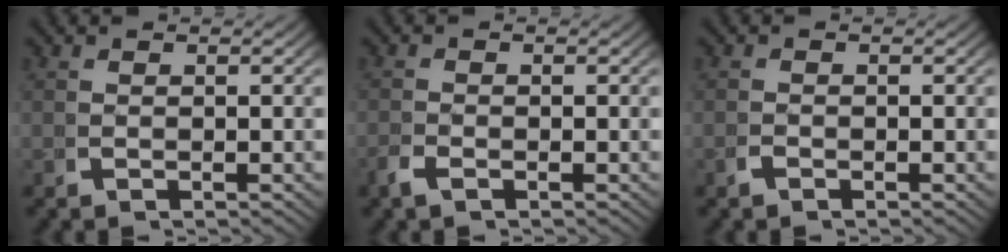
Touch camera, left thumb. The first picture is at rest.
{"total": 1.2, "force": [-1.0, 0.4, 0.5], "torque": [-0.015, -0.002, -0.022]}
{"total": 0.7, "force": [-0.6, 0.1, 0.2], "torque": [-0.006, -0.002, -0.015]}